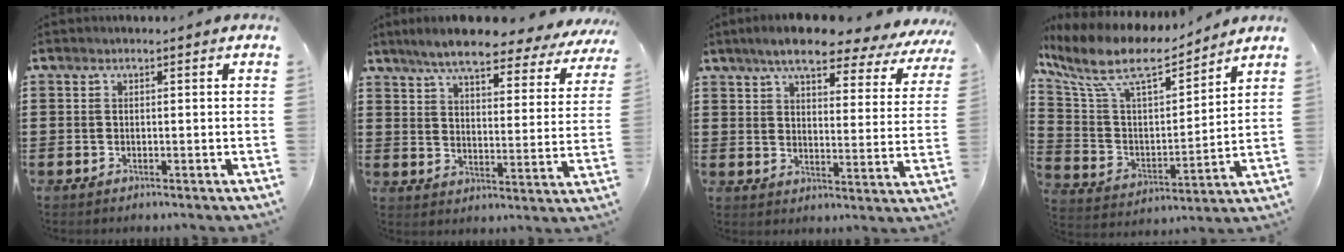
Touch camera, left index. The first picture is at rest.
{"total": 7.8, "force": [6.9, 1.0, 3.6], "torque": [-0.091, -0.035, 0.117]}
{"total": 7.7, "force": [6.6, 1.3, 3.8], "torque": [-0.086, -0.031, 0.111]}
{"total": 11.2, "force": [8.4, 3.3, 6.7], "torque": [-0.161, -0.041, 0.146]}